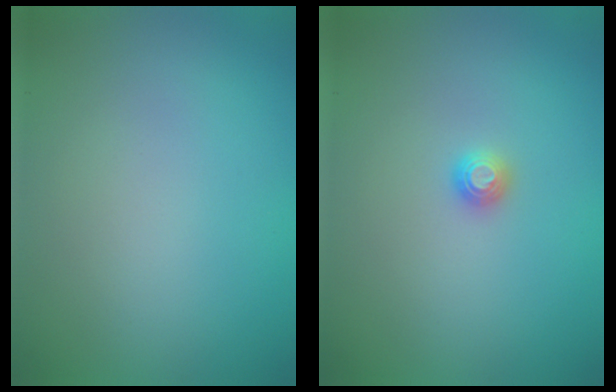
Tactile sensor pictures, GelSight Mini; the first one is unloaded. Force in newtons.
{"total": 1.1, "press": 1.1, "slide": 0.1}